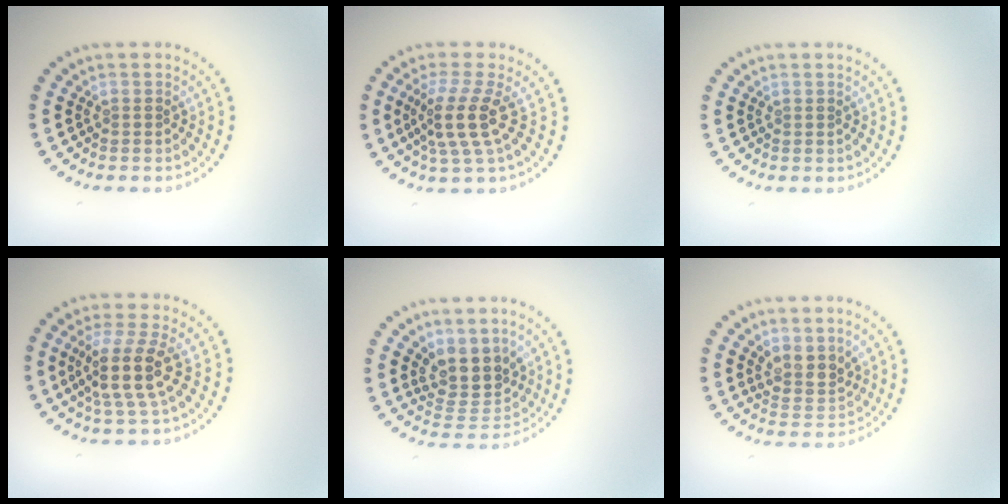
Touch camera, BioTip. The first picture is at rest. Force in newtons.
{"total": 3.9, "press": 2.8, "slide": 2.7}
{"total": 0.0}
{"total": 4.2, "press": 3.4, "slide": 2.4}
{"total": 4.0, "press": 3.6, "slide": 1.9}
{"total": 2.6, "press": 2.1, "slide": 1.5}